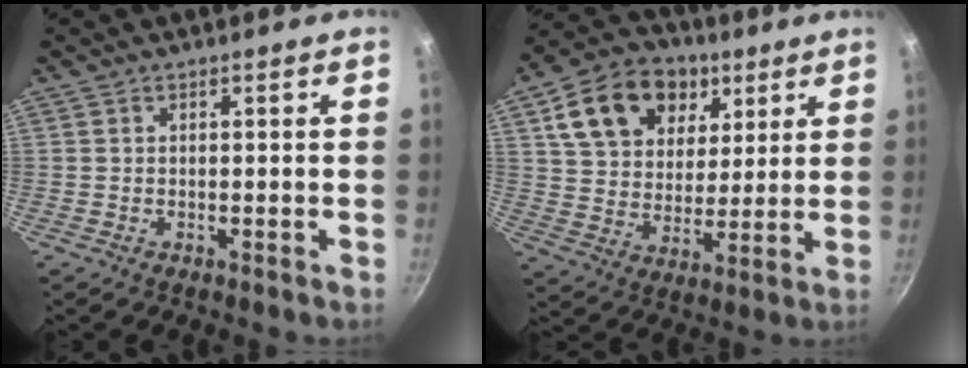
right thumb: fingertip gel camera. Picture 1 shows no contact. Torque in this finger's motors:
{"motor_torque": [-0.43, 0.84, 0.28, -0.16, 0.09]}